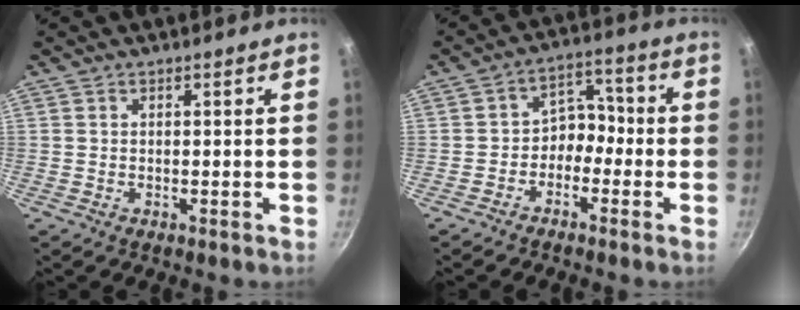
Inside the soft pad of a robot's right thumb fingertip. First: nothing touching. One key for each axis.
{"total": 5.4, "fx": -2.0, "fy": 4.1, "fz": 2.8, "tx": -0.002, "ty": 0.038, "tz": -0.044}